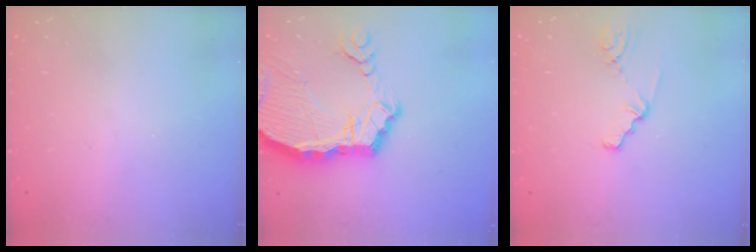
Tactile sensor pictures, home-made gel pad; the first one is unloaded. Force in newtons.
{"total": 10.6, "press": 10.6, "slide": 1.2}
{"total": 1.8, "press": 1.8, "slide": 0.2}